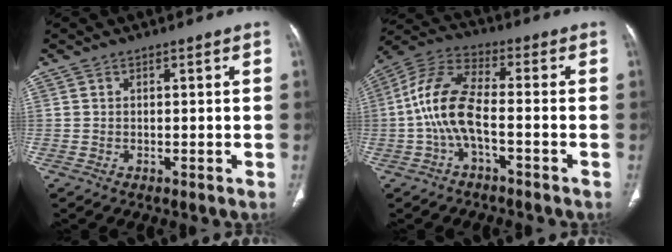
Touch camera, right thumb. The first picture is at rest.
{"total": 11.0, "force": [-2.3, 4.4, 9.8], "torque": [-0.217, 0.040, -0.050]}